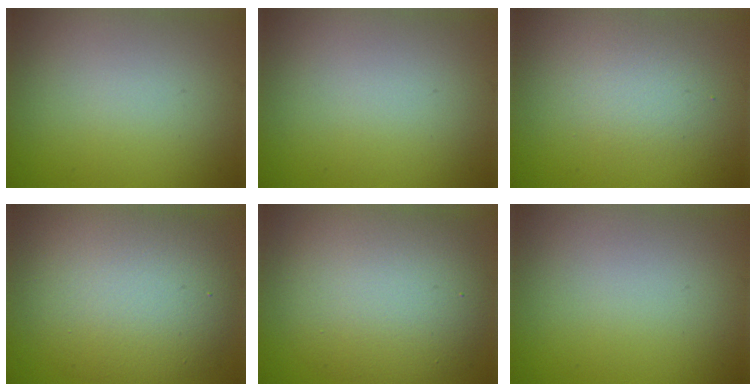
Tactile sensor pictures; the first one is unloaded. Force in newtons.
{"total": 0.0}
{"total": 2.0, "press": 2.0, "slide": 0.1}
{"total": 10.4, "press": 10.4, "slide": 0.2}
{"total": 9.2, "press": 9.2, "slide": 0.5}
{"total": 0.0}